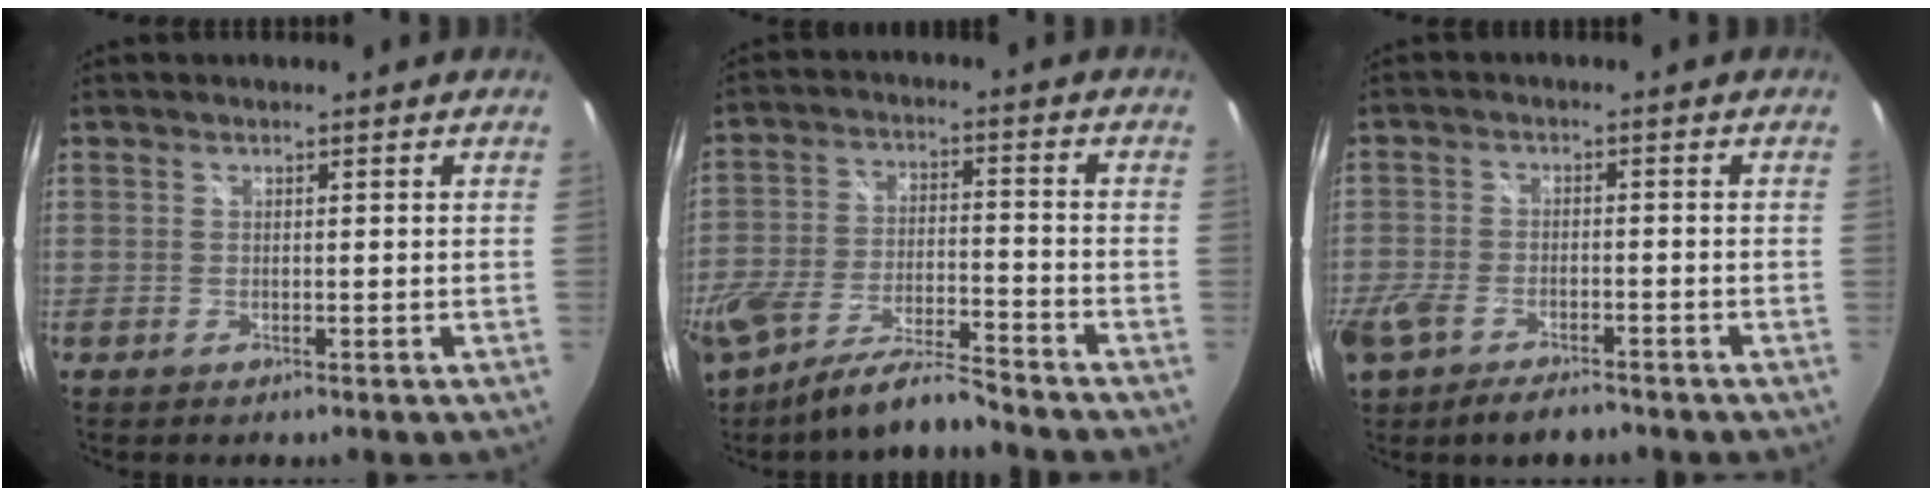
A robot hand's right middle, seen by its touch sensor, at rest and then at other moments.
{"total": 10.8, "force": [-8.8, 2.2, 5.9], "torque": [-0.124, -0.010, -0.160]}
{"total": 10.0, "force": [-7.0, 4.3, 5.7], "torque": [-0.150, -0.031, -0.129]}